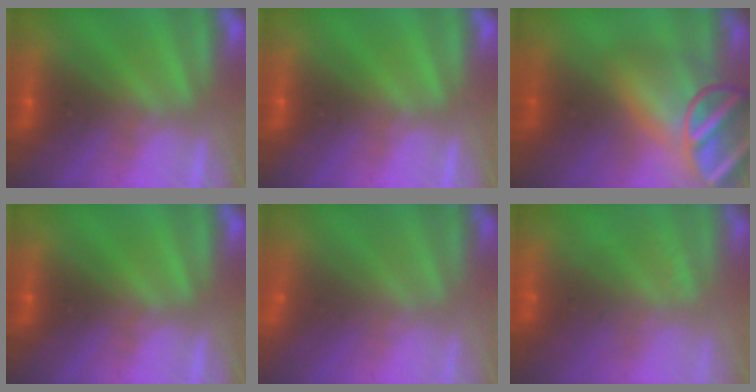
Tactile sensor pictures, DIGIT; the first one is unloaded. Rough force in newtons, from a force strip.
{"total": 0.0}
{"total": 8.7}
{"total": 0.0}
{"total": 2.9}
{"total": 10.0}